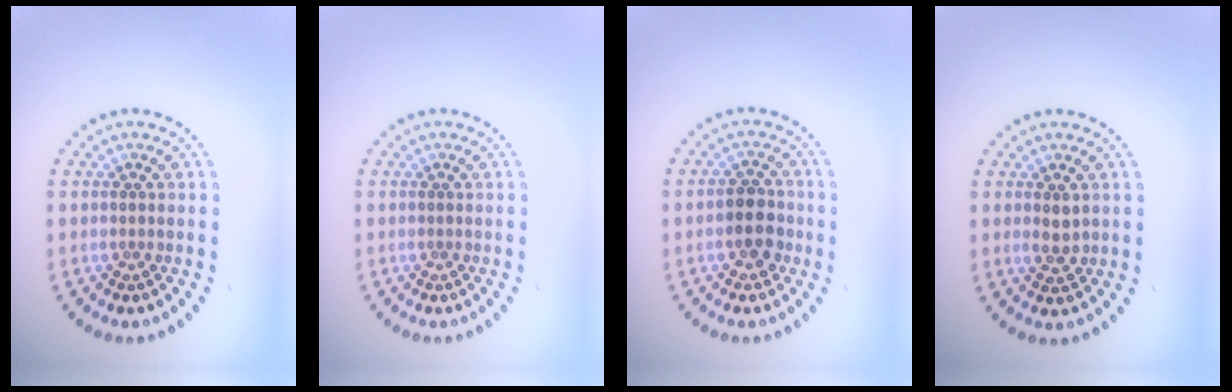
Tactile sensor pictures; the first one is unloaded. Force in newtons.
{"total": 0.0}
{"total": 2.8, "press": 2.8, "slide": 0.5}
{"total": 1.6, "press": 1.5, "slide": 0.4}